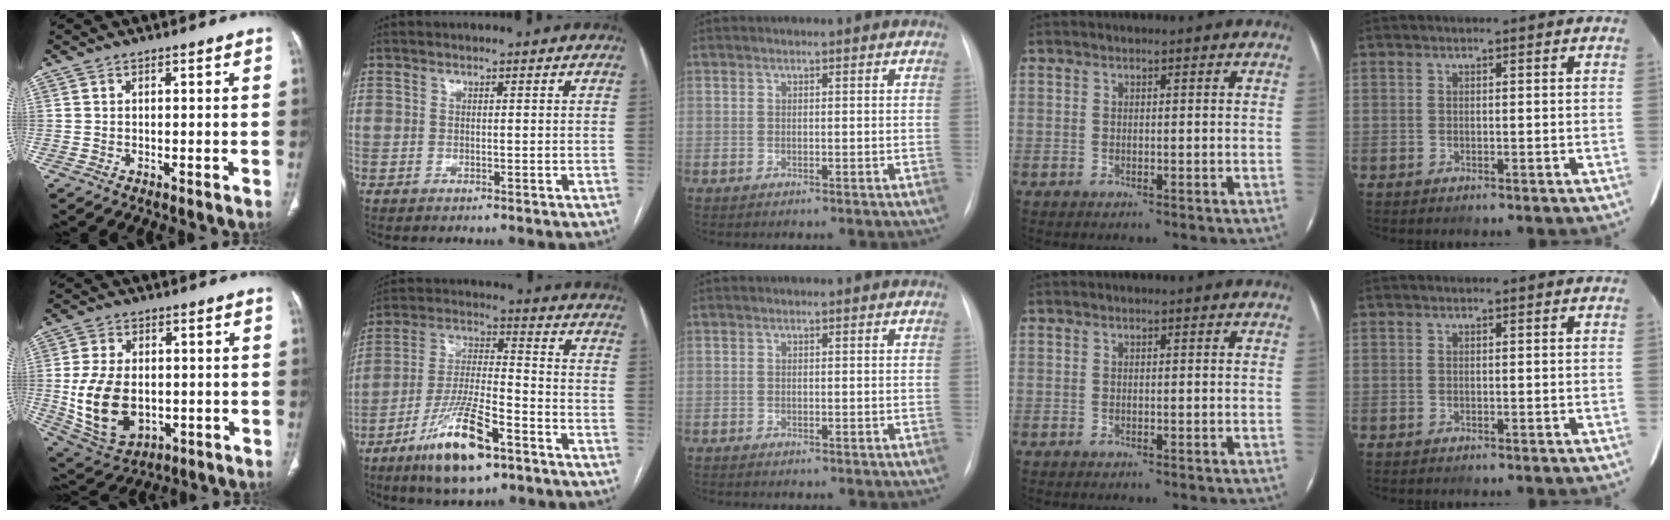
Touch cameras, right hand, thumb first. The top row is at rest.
{"thumb": {"total": 14.6, "force": [-1.2, 9.7, 10.8], "torque": [-0.193, -0.004, 0.001]}, "index": {"total": 14.5, "force": [-8.6, 3.2, 11.3], "torque": [-0.222, -0.017, -0.151]}, "middle": {"total": 0.5, "force": [-0.5, 0.1, 0.2], "torque": [-0.011, -0.003, -0.009]}}